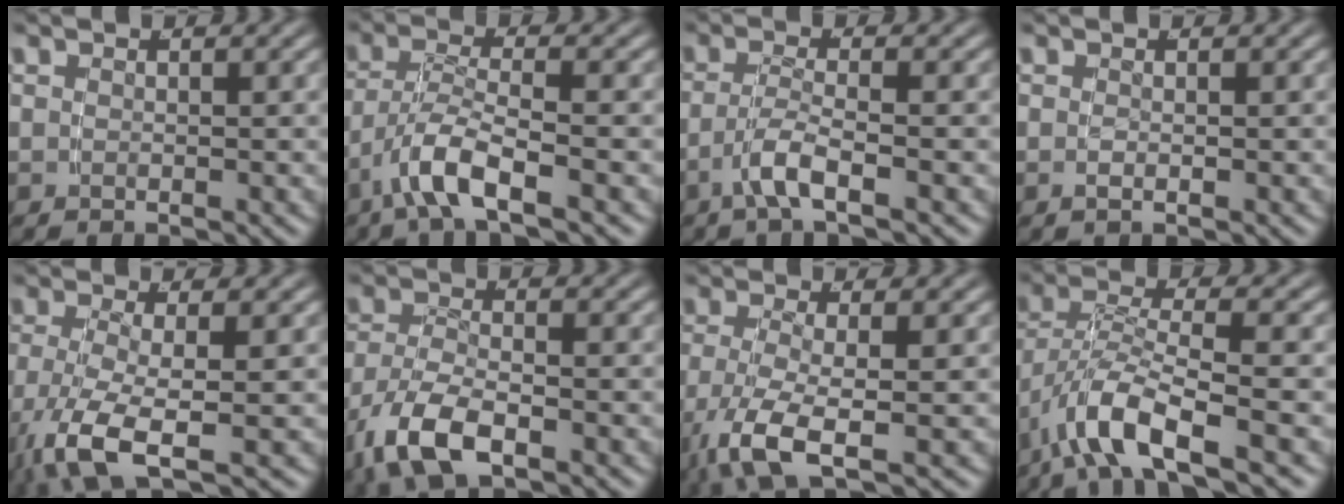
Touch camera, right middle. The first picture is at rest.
{"total": 4.1, "force": [-2.0, 1.0, 3.5], "torque": [-0.077, -0.011, -0.030]}
{"total": 2.9, "force": [-1.7, 0.1, 2.4], "torque": [-0.044, -0.002, -0.031]}
{"total": 0.6, "force": [-0.2, -0.3, 0.5], "torque": [-0.009, -0.001, -0.001]}
{"total": 6.2, "force": [-3.0, 2.3, 4.9], "torque": [-0.123, -0.040, -0.028]}
{"total": 5.7, "force": [-2.6, 3.0, 4.1], "torque": [-0.095, -0.025, -0.031]}
{"total": 5.6, "force": [-2.5, 2.0, 4.6], "torque": [-0.115, -0.034, -0.025]}
{"total": 5.5, "force": [-2.0, 2.1, 4.6], "torque": [-0.107, -0.019, -0.024]}